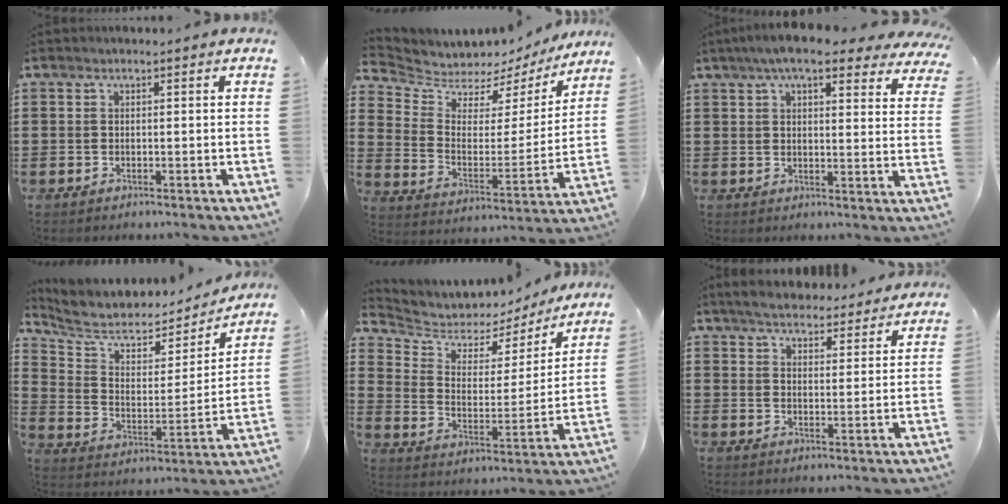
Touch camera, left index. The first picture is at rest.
{"total": 5.0, "force": [4.5, 2.1, -0.2], "torque": [-0.036, -0.043, 0.073]}
{"total": 7.7, "force": [6.2, 1.2, 4.4], "torque": [-0.087, -0.013, 0.108]}
{"total": 6.3, "force": [5.6, 2.3, 2.0], "torque": [-0.075, -0.040, 0.092]}
{"total": 5.3, "force": [4.7, 2.5, 0.6], "torque": [-0.049, -0.034, 0.077]}
{"total": 4.7, "force": [4.6, 0.8, 0.7], "torque": [-0.033, -0.015, 0.082]}